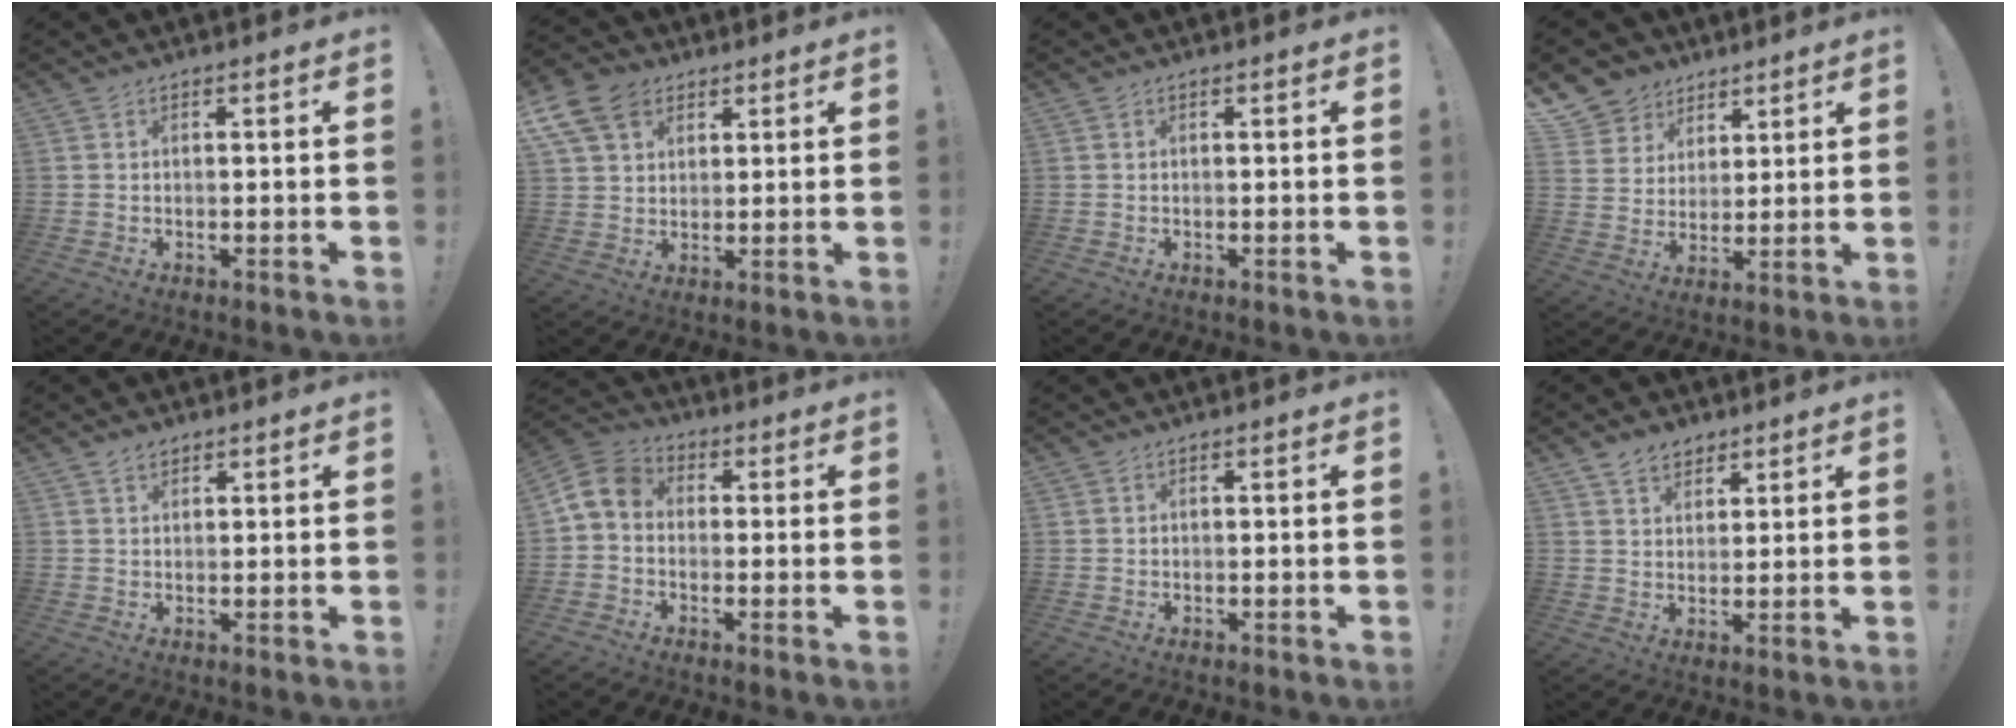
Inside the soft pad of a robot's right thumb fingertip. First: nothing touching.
{"total": 12.3, "force": [6.2, 8.8, 5.8], "torque": [-0.107, -0.026, 0.125]}
{"total": 0.0}
{"total": 9.0, "force": [5.2, 7.2, 1.0], "torque": [-0.022, -0.041, 0.108]}
{"total": 2.0, "force": [1.5, 1.2, 0.6], "torque": [-0.004, -0.005, 0.026]}
{"total": 8.1, "force": [-0.4, 6.1, 5.3], "torque": [-0.117, 0.022, -0.002]}
{"total": 0.6, "force": [0.3, 0.5, 0.0], "torque": [-0.002, 0.002, 0.007]}
{"total": 6.1, "force": [4.1, 4.2, 1.4], "torque": [-0.022, -0.020, 0.079]}